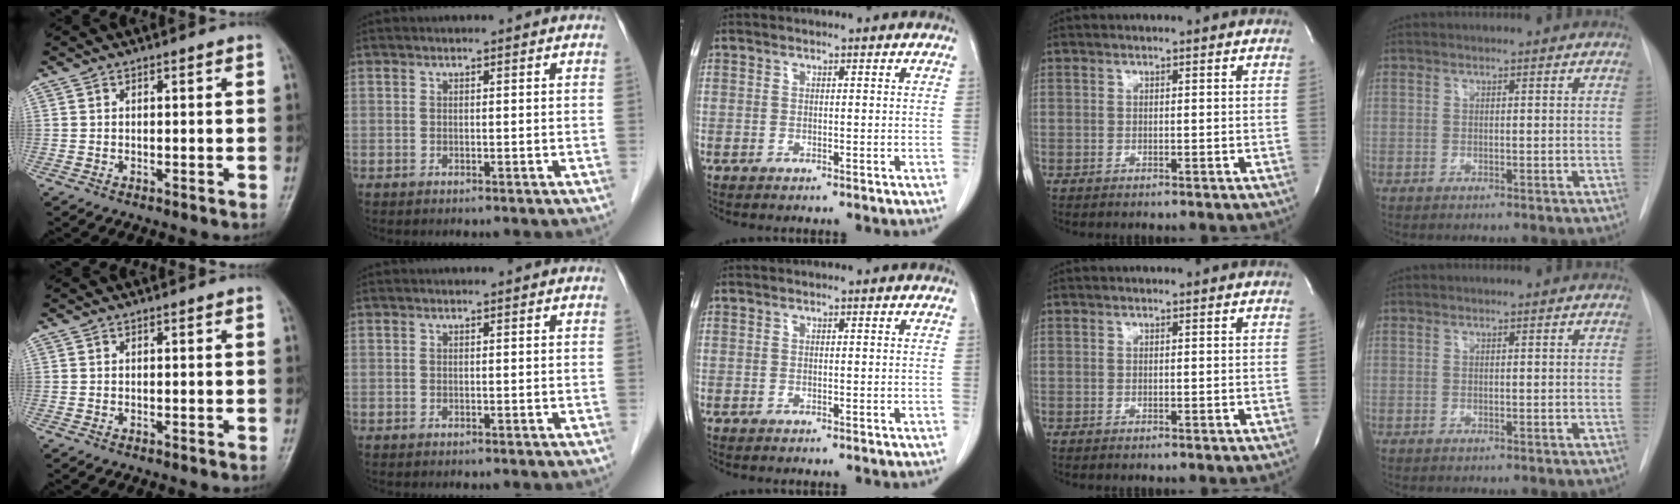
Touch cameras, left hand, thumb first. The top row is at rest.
{}